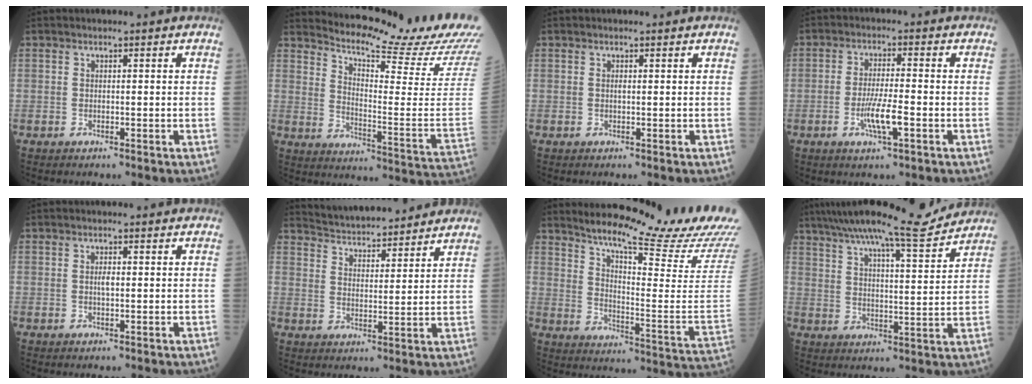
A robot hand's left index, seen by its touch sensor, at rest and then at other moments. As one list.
[{"total": 21.5, "force": [20.2, 0.0, 7.3], "torque": [-0.136, -0.113, 0.253]}, {"total": 0.6, "force": [0.3, 0.2, 0.4], "torque": [-0.018, 0.003, 0.006]}, {"total": 5.1, "force": [-1.9, 0.5, 4.7], "torque": [-0.097, -0.010, -0.035]}, {"total": 1.1, "force": [0.1, 0.4, 1.0], "torque": [-0.024, 0.000, 0.002]}, {"total": 13.8, "force": [13.0, 2.1, 4.1], "torque": [-0.067, 0.013, 0.193]}, {"total": 23.9, "force": [20.8, -0.1, 11.6], "torque": [-0.190, -0.094, 0.272]}, {"total": 15.9, "force": [14.4, 0.3, 6.7], "torque": [-0.112, -0.004, 0.212]}]